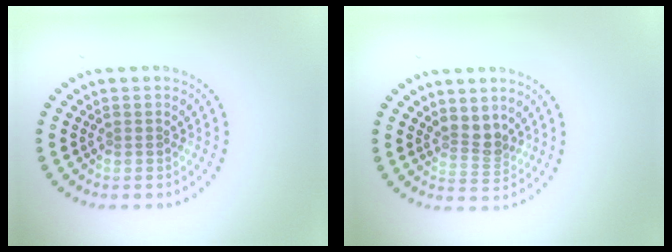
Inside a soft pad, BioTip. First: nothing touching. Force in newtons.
{"total": 2.3, "press": 1.8, "slide": 1.5}